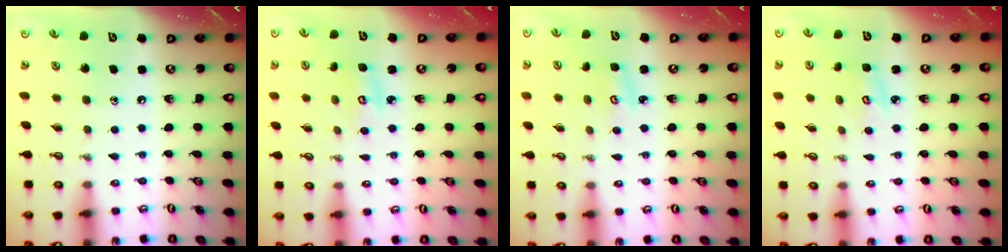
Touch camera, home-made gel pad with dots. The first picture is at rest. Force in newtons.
{"total": 3.6, "press": 3.6, "slide": 0.2}
{"total": 2.8, "press": 2.8, "slide": 0.2}
{"total": 2.9, "press": 2.8, "slide": 0.3}